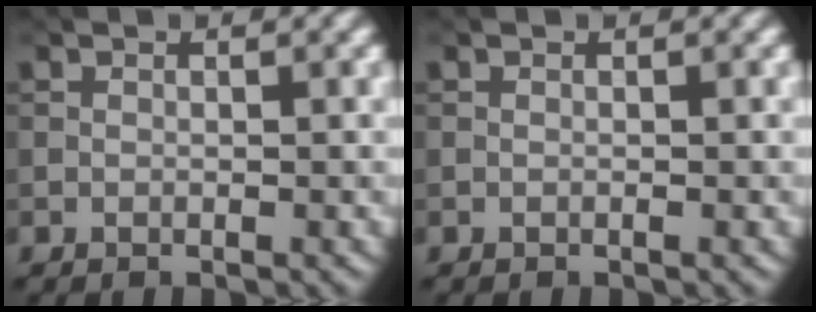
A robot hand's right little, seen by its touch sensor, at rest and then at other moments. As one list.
[{"total": 0.0}]